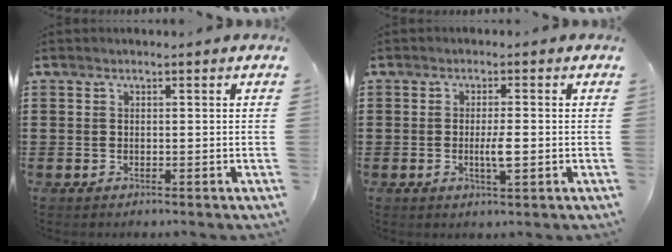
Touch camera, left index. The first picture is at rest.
{"total": 3.1, "force": [-0.5, 0.5, 3.0], "torque": [-0.060, -0.004, -0.011]}